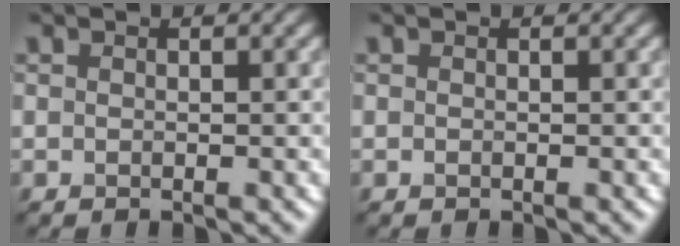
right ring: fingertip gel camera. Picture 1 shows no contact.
{"total": 0.0}